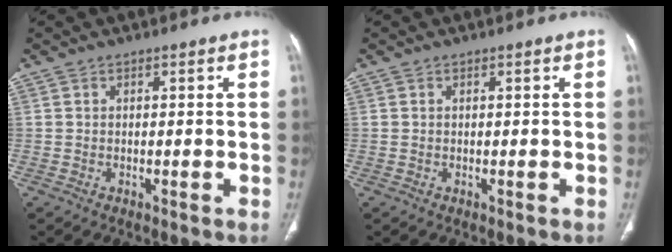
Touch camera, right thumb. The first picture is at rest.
{"total": 0.0}